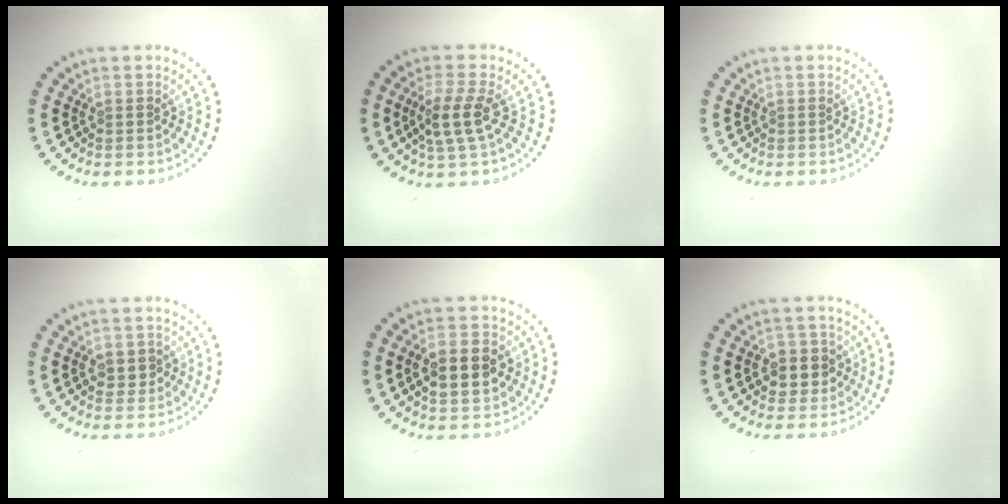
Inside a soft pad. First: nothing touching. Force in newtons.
{"total": 3.2, "press": 2.9, "slide": 1.3}
{"total": 0.0}
{"total": 1.5, "press": 1.4, "slide": 0.2}
{"total": 5.3, "press": 5.3, "slide": 0.2}
{"total": 2.9, "press": 2.7, "slide": 0.9}